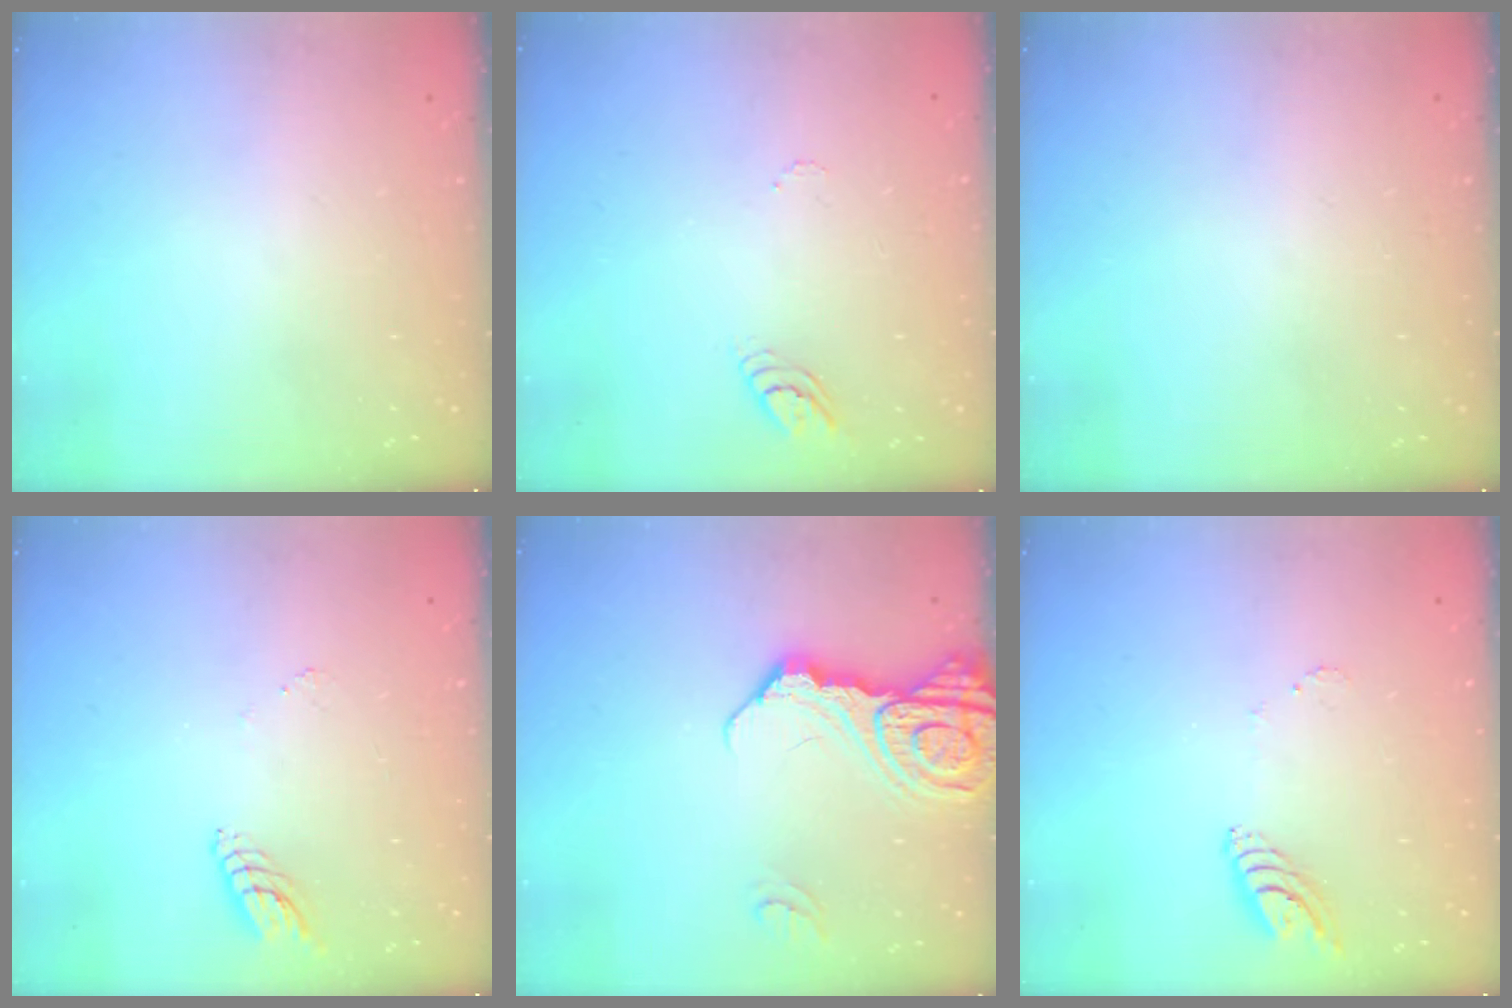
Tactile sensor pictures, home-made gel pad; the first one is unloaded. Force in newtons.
{"total": 3.8, "press": 3.8, "slide": 0.3}
{"total": 0.0}
{"total": 6.0, "press": 6.0, "slide": 0.4}
{"total": 14.7, "press": 14.6, "slide": 1.7}
{"total": 7.7, "press": 7.7, "slide": 0.7}